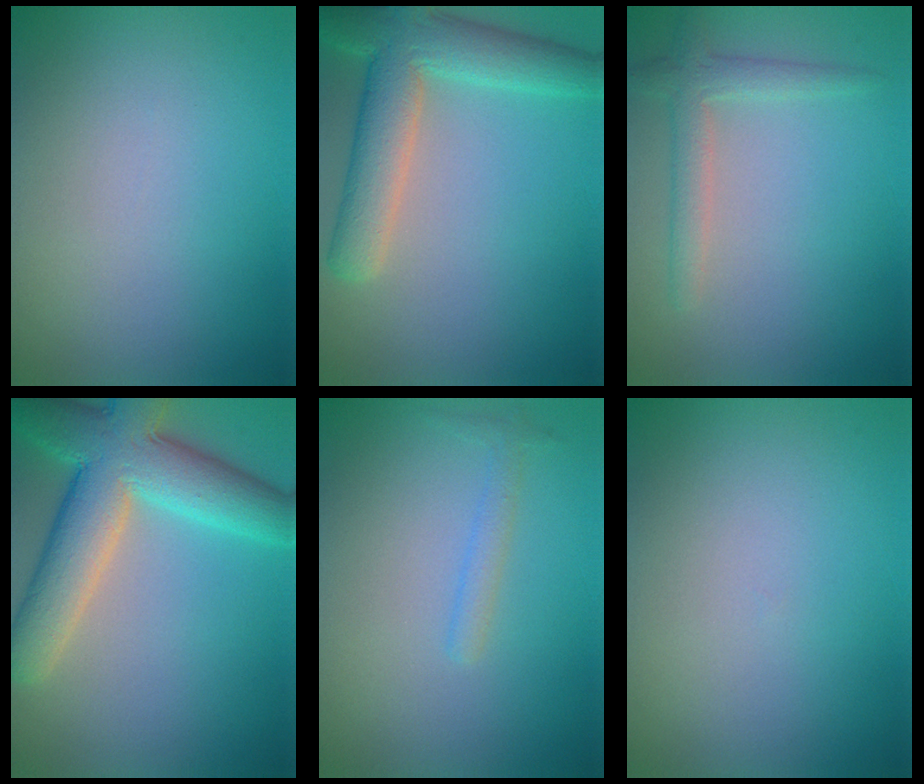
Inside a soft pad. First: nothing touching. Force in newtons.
{"total": 6.9, "press": 6.9, "slide": 0.4}
{"total": 2.5, "press": 2.5, "slide": 0.3}
{"total": 9.5, "press": 9.5, "slide": 0.7}
{"total": 1.2, "press": 1.2, "slide": 0.0}
{"total": 0.0}